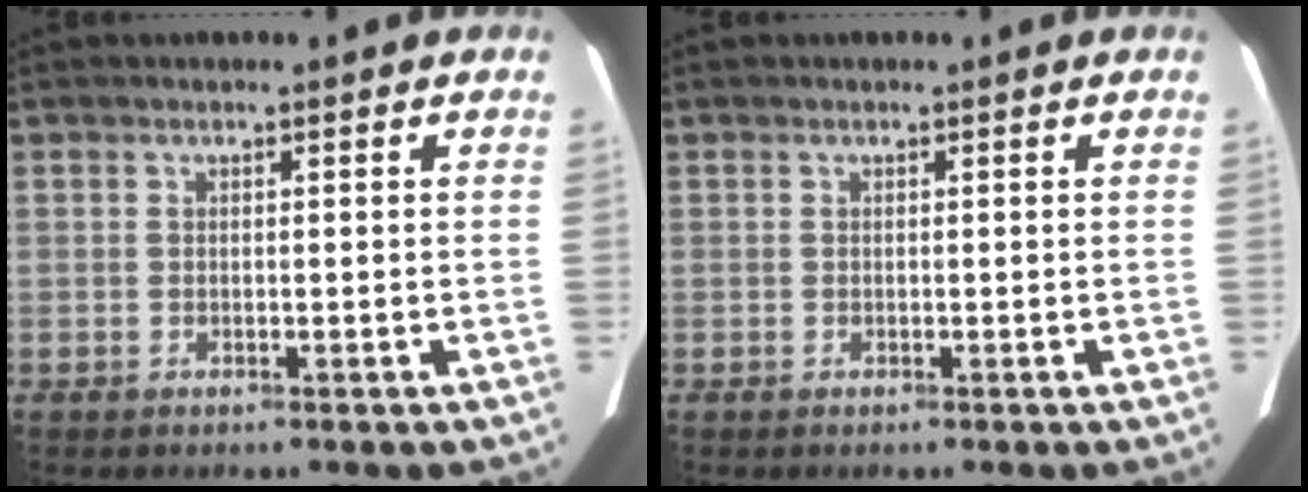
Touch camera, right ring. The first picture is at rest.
{"total": 0.0}